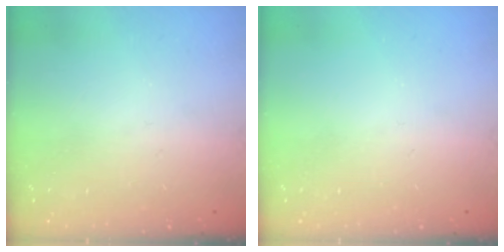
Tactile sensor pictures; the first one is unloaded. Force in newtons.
{"total": 0.0}